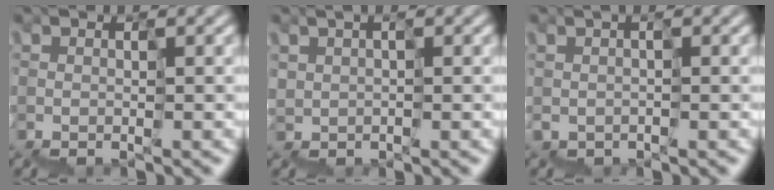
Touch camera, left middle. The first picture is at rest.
{"total": 2.0, "force": [1.5, 0.4, -1.2], "torque": [0.018, 0.008, 0.034]}
{"total": 0.9, "force": [-0.3, -0.6, -0.5], "torque": [0.006, -0.001, -0.002]}